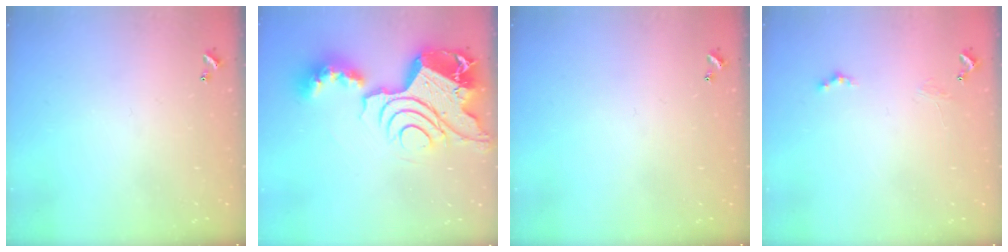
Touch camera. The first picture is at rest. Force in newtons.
{"total": 22.4, "press": 22.3, "slide": 2.1}
{"total": 0.0}
{"total": 0.0}